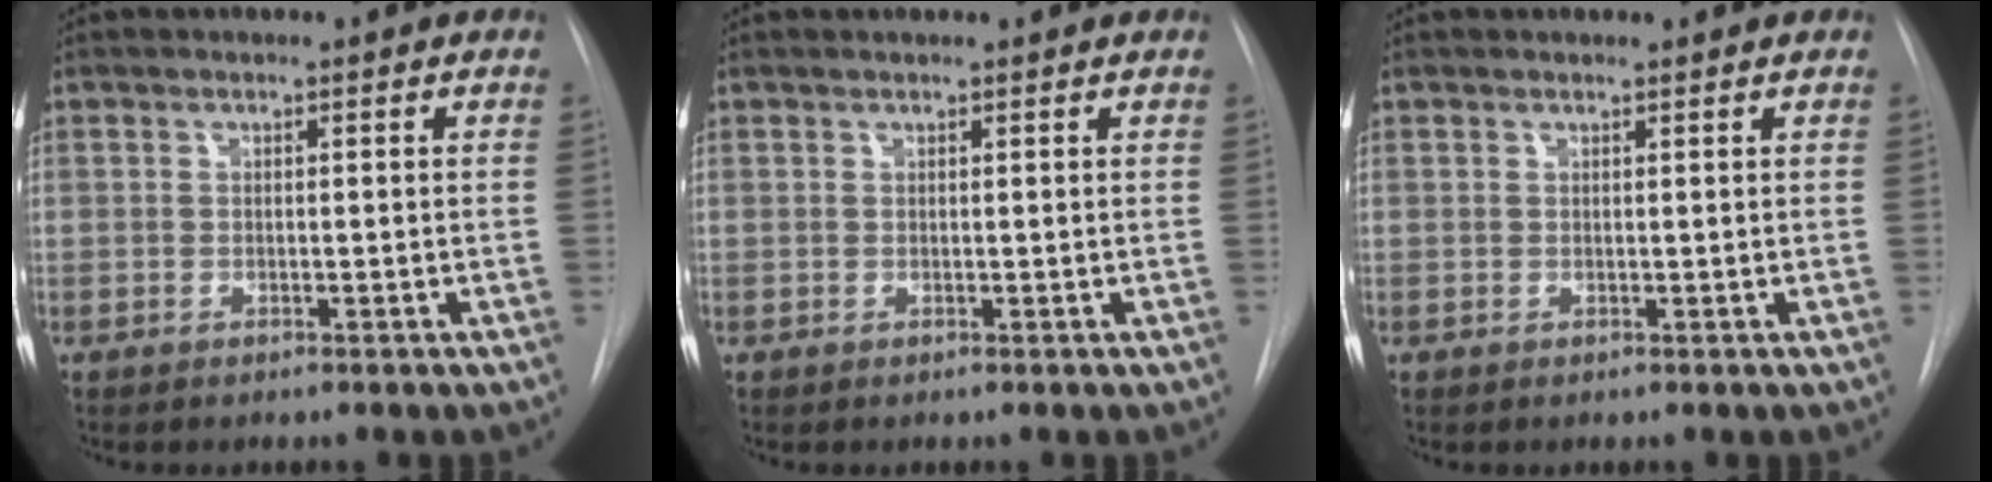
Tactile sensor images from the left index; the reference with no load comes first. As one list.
[{"total": 1.0, "force": [1.0, 0.1, 0.3], "torque": [-0.007, 0.015, 0.012]}, {"total": 0.6, "force": [0.6, 0.1, 0.0], "torque": [-0.006, 0.007, 0.008]}]